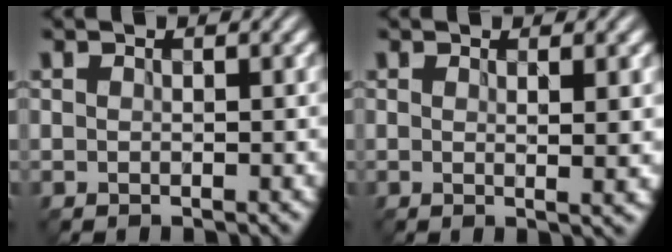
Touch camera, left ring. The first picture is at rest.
{"total": 2.9, "force": [0.5, 0.8, 2.7], "torque": [-0.032, -0.002, 0.006]}